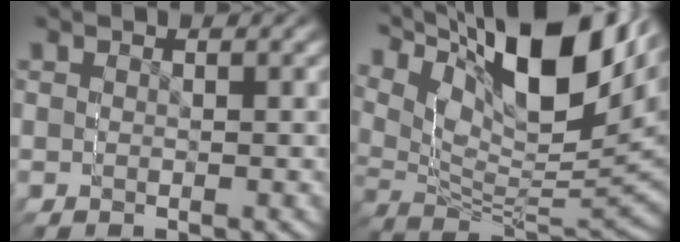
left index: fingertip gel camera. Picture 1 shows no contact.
{"total": 12.7, "force": [6.8, 6.5, 8.5], "torque": [-0.158, 0.031, 0.089]}